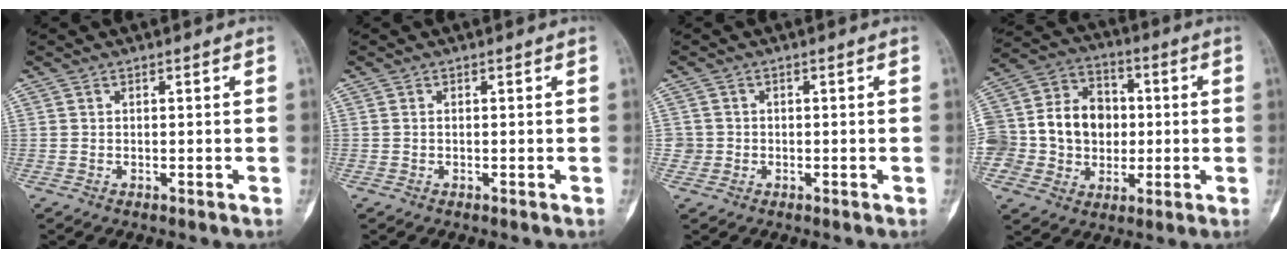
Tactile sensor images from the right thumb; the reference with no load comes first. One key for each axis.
{"total": 0.0}
{"total": 2.0, "fx": -0.4, "fy": 1.9, "fz": -0.2, "tx": 0.016, "ty": 0.008, "tz": -0.012}
{"total": 19.0, "fx": -0.2, "fy": 16.3, "fz": 9.6, "tx": -0.153, "ty": 0.047, "tz": 0.008}